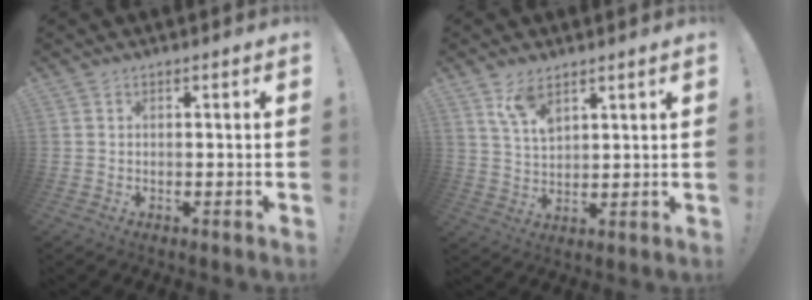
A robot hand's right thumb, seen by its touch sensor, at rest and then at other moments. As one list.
[{"total": 8.0, "force": [5.6, 3.6, 4.5], "torque": [-0.084, -0.025, 0.104]}]